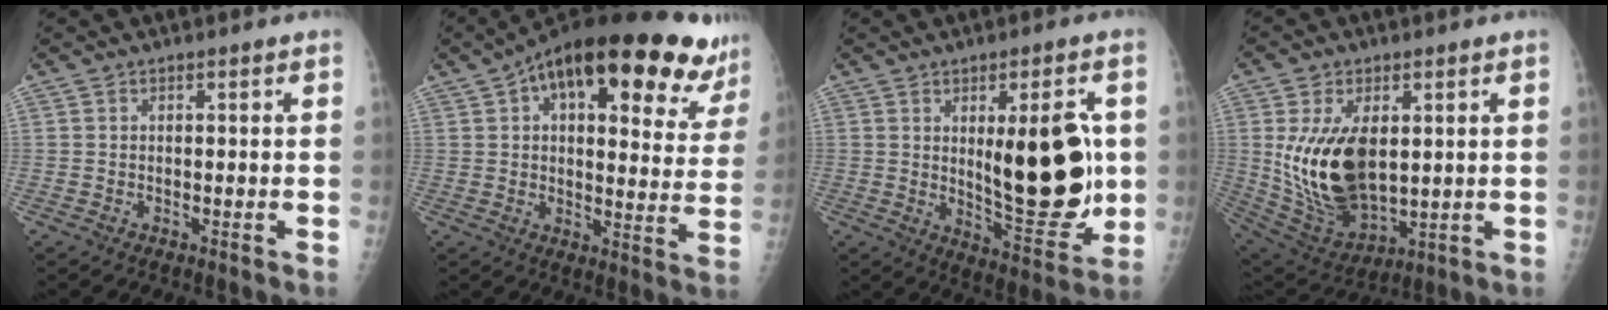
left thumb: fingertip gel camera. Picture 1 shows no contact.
{"total": 27.6, "force": [15.6, 11.0, 20.0], "torque": [-0.262, -0.006, 0.210]}
{"total": 17.9, "force": [1.7, 6.4, 16.6], "torque": [-0.201, -0.029, 0.036]}
{"total": 17.0, "force": [2.0, 9.9, 13.8], "torque": [-0.238, -0.020, 0.061]}